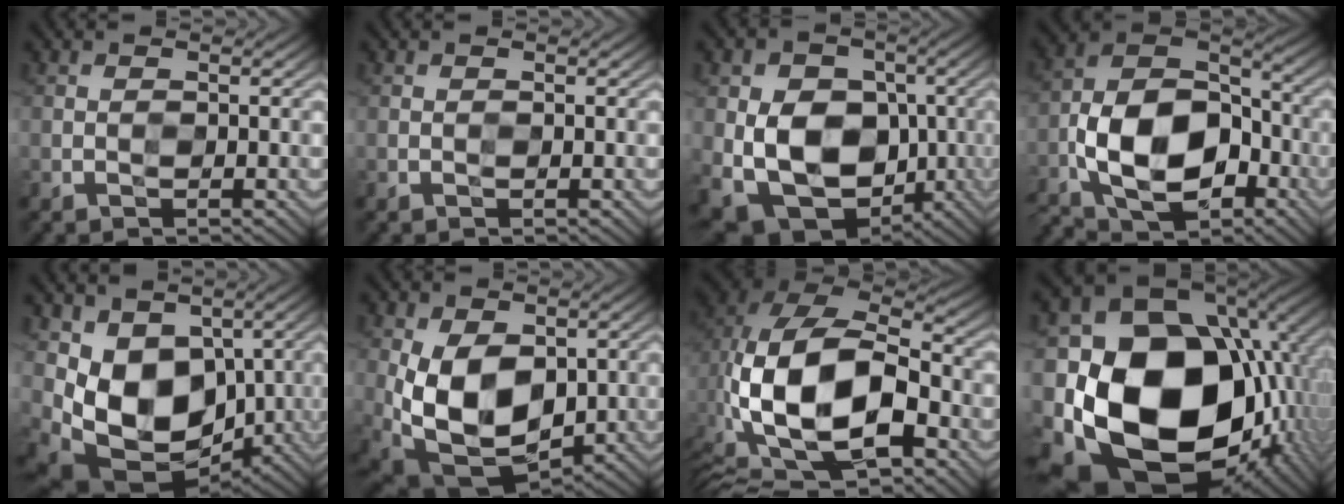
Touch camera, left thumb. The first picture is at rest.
{"total": 0.0}
{"total": 13.2, "force": [-1.6, 9.7, 8.8], "torque": [-0.159, -0.028, -0.026]}
{"total": 15.0, "force": [-6.0, 9.0, 10.4], "torque": [-0.210, -0.026, -0.121]}
{"total": 11.0, "force": [0.7, 8.1, 7.4], "torque": [-0.162, -0.044, 0.019]}
{"total": 12.7, "force": [-1.0, 8.2, 9.7], "torque": [-0.214, -0.030, -0.011]}
{"total": 18.7, "force": [-4.5, 11.2, 14.2], "torque": [-0.310, -0.029, -0.063]}
{"total": 21.3, "force": [-2.2, 16.4, 13.4], "torque": [-0.302, -0.058, -0.005]}